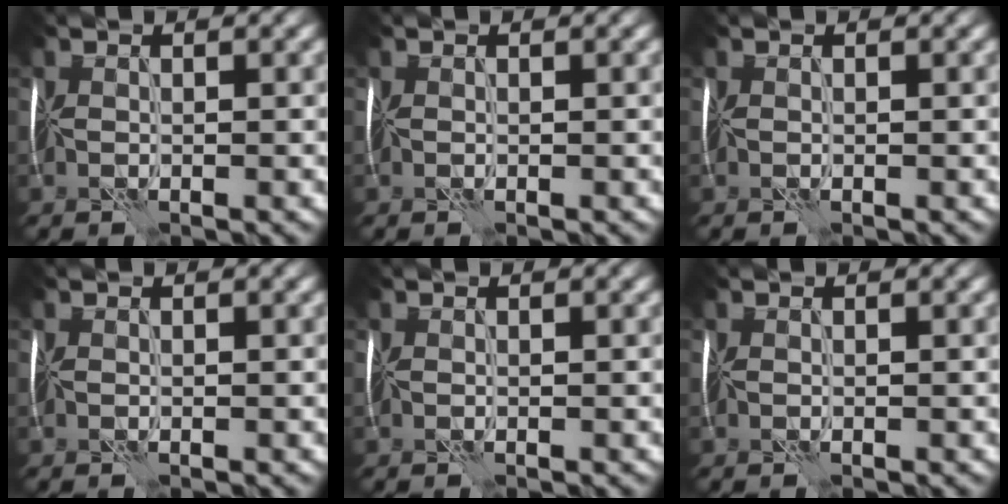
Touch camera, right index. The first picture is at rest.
{"total": 0.0}
{"total": 0.0}
{"total": 0.0}
{"total": 0.0}
{"total": 0.0}